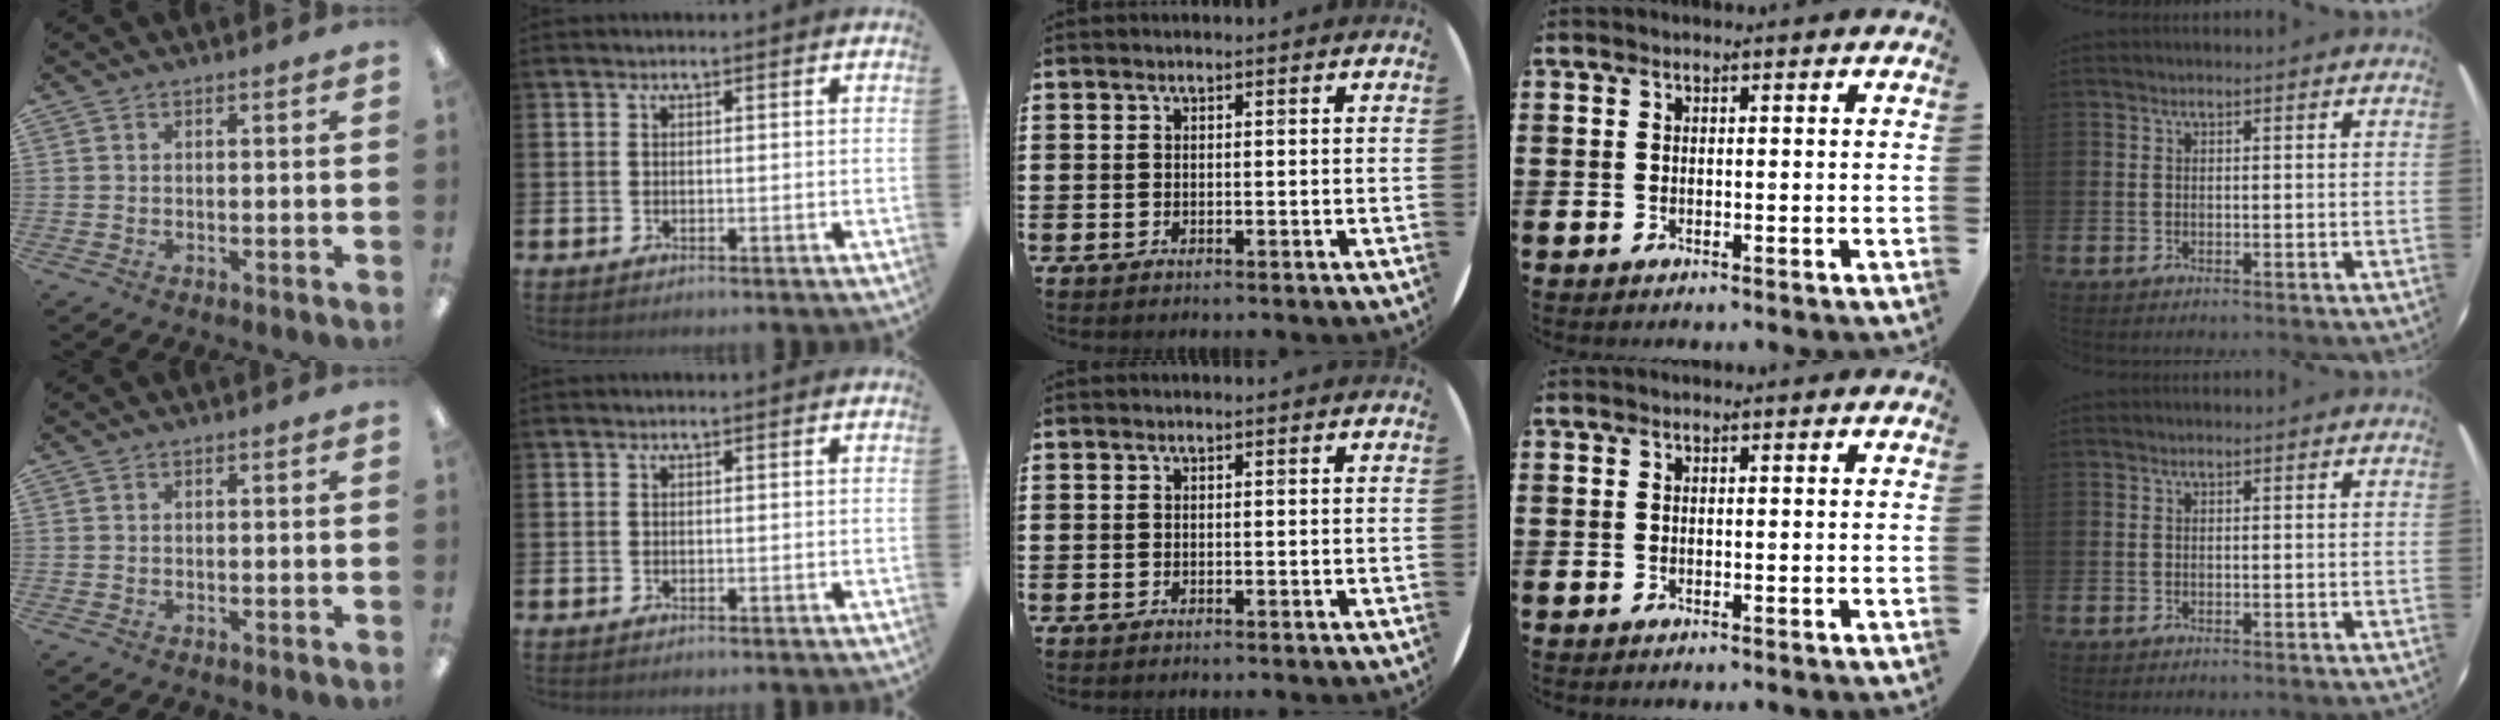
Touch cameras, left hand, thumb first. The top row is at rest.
{}